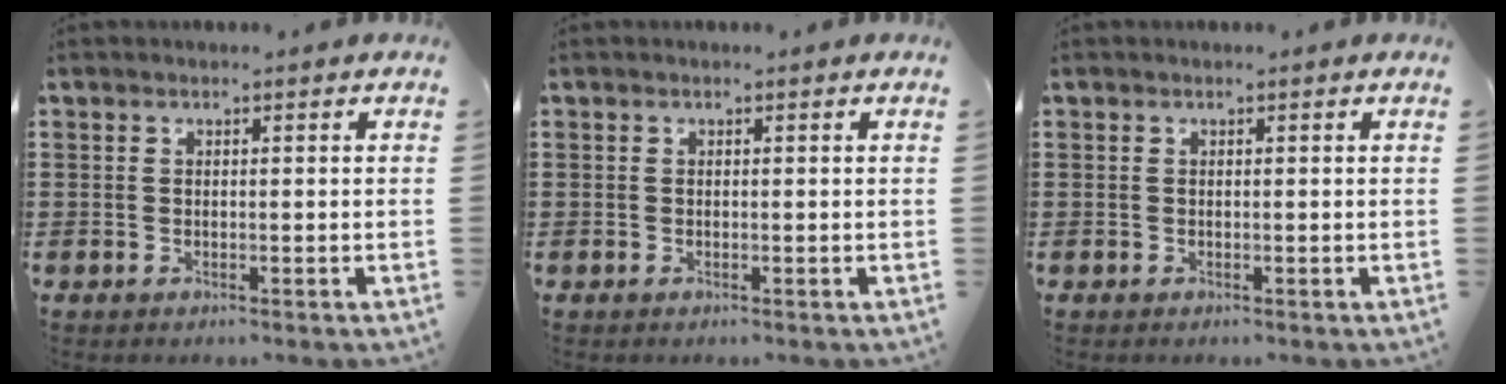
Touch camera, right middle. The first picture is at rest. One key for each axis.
{"total": 0.0}
{"total": 0.0}